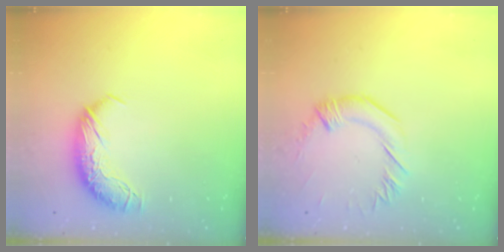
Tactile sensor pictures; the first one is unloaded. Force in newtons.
{"total": 1.0, "press": 1.0, "slide": 0.4}